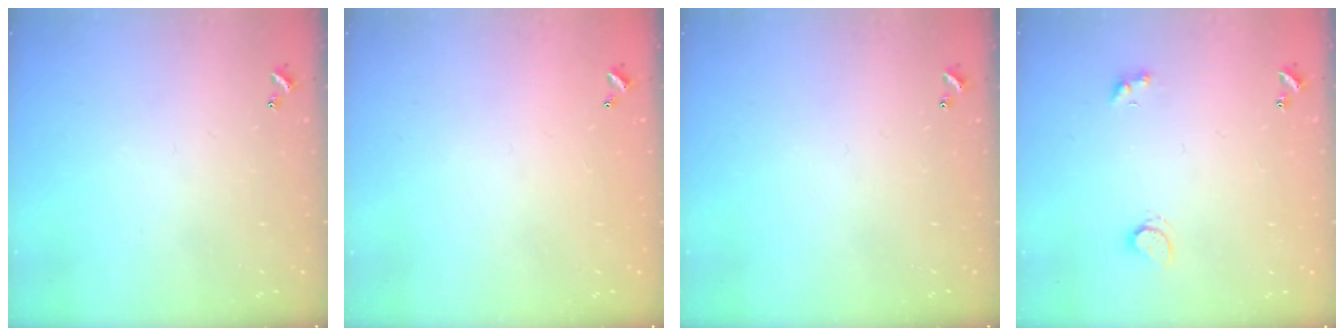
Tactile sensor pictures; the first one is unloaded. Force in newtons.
{"total": 3.0, "press": 3.0, "slide": 0.1}
{"total": 0.0}
{"total": 2.7, "press": 2.1, "slide": 1.6}